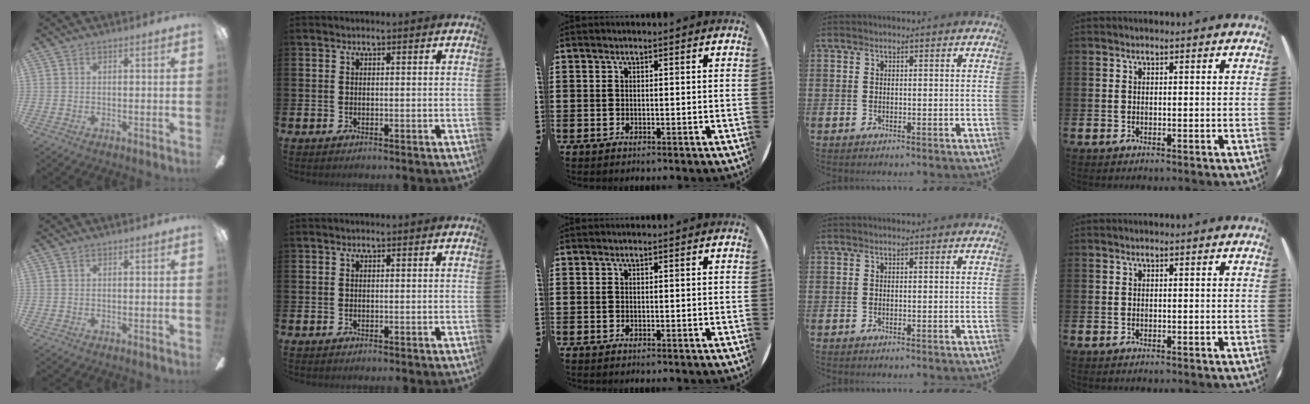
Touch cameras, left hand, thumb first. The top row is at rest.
{}